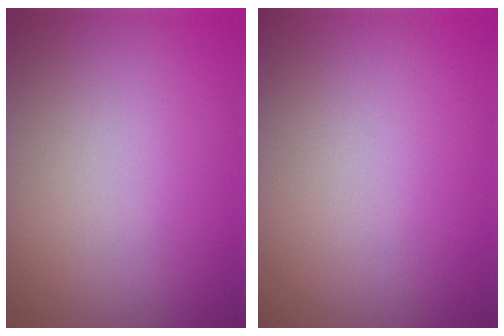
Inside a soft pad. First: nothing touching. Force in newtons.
{"total": 0.0}